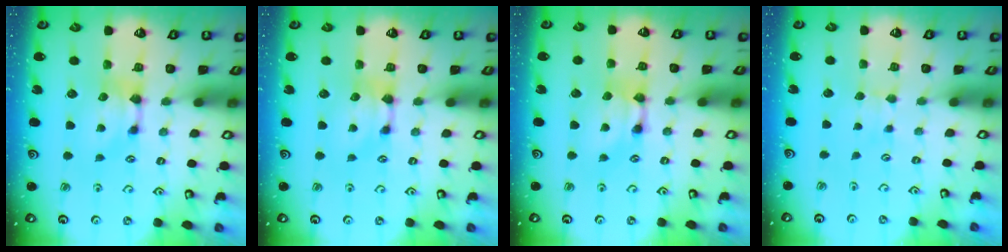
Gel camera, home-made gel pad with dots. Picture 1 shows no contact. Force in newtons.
{"total": 0.0}
{"total": 2.0, "press": 2.0, "slide": 0.1}
{"total": 2.3, "press": 2.3, "slide": 0.4}